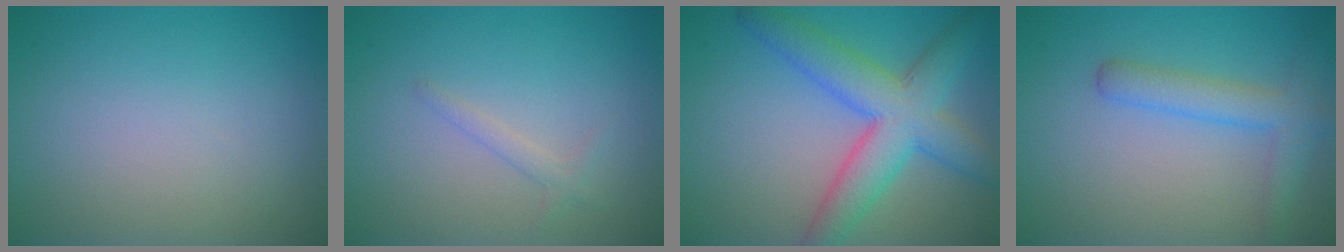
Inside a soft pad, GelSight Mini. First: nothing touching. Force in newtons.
{"total": 1.0, "press": 1.0, "slide": 0.0}
{"total": 7.3, "press": 7.3, "slide": 0.3}
{"total": 3.3, "press": 3.3, "slide": 0.1}